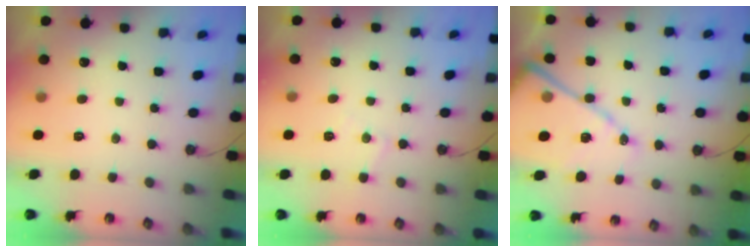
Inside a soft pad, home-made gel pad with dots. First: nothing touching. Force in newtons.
{"total": 5.0, "press": 5.0, "slide": 0.7}
{"total": 15.9, "press": 15.8, "slide": 1.9}